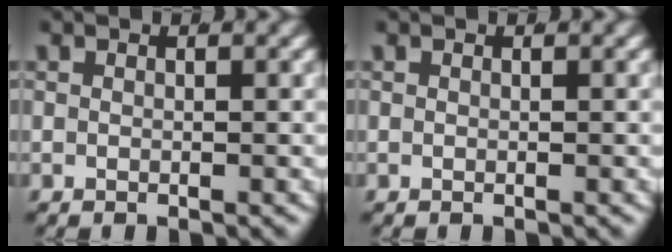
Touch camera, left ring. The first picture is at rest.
{"total": 0.0}